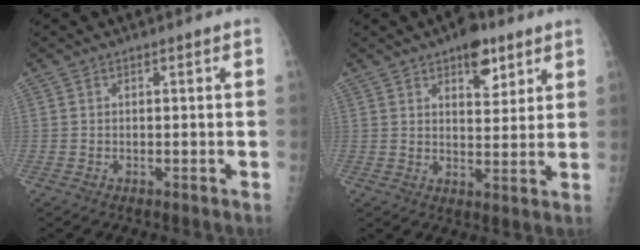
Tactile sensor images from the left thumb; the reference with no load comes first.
{"total": 7.7, "force": [4.6, 3.8, 4.8], "torque": [-0.043, -0.023, 0.063]}